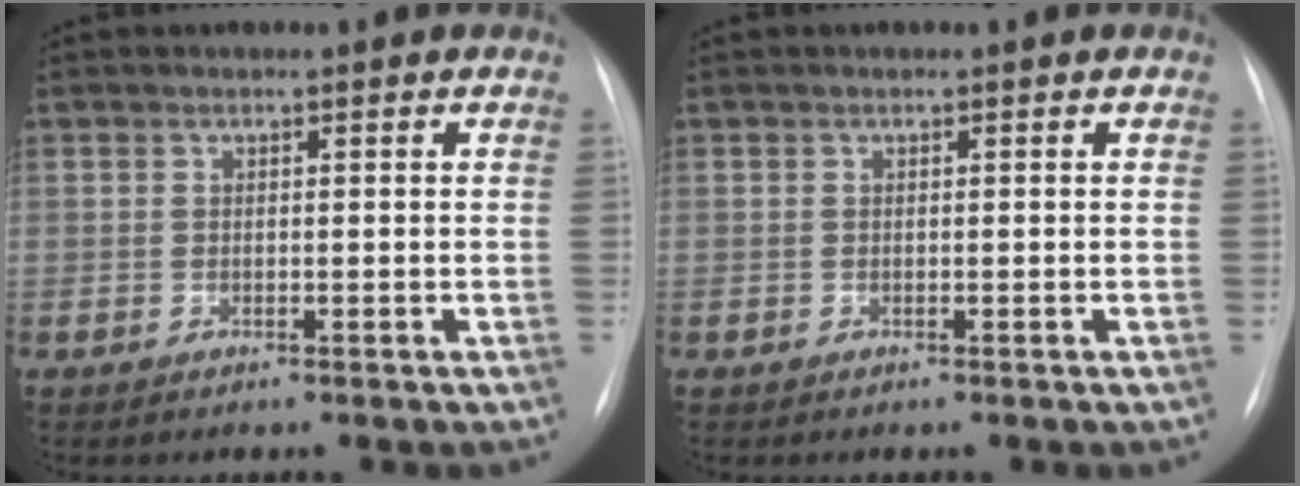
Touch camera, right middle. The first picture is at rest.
{"total": 0.0}